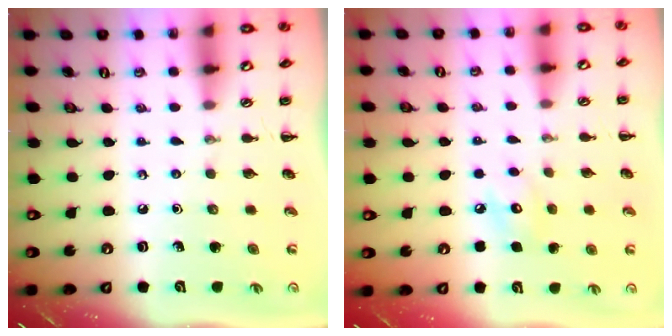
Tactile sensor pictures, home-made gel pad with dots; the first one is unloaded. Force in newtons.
{"total": 6.2, "press": 6.1, "slide": 1.1}